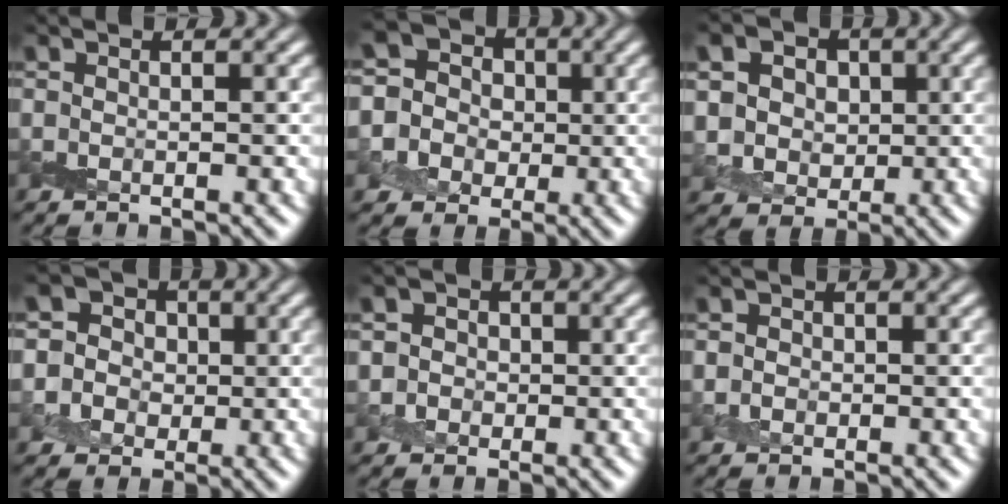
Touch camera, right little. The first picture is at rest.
{"total": 7.0, "force": [-0.9, 6.7, 2.0], "torque": [-0.042, 0.027, -0.047]}
{"total": 8.3, "force": [2.7, 6.8, 3.8], "torque": [-0.079, 0.021, 0.029]}
{"total": 6.0, "force": [0.5, 5.7, 1.8], "torque": [-0.022, 0.029, -0.017]}
{"total": 2.9, "force": [0.2, 2.8, 0.9], "torque": [0.005, 0.007, -0.008]}
{"total": 1.2, "force": [-0.1, 1.1, 0.4], "torque": [-0.002, -0.001, -0.005]}